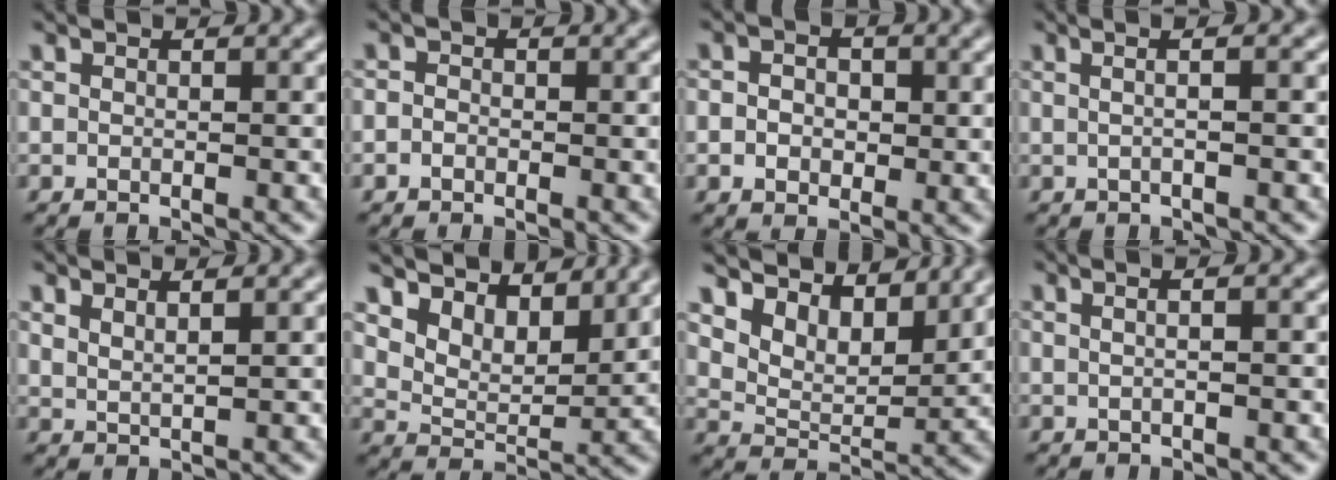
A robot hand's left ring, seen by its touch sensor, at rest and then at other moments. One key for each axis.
{"total": 0.9, "fx": -0.3, "fy": 0.8, "fz": 0.3, "tx": -0.004, "ty": 0.000, "tz": -0.013}
{"total": 2.7, "fx": 0.2, "fy": 2.1, "fz": 1.8, "tx": -0.034, "ty": 0.002, "tz": -0.002}
{"total": 3.7, "fx": 1.1, "fy": 1.7, "fz": 3.1, "tx": -0.017, "ty": 0.014, "tz": -0.017}
{"total": 1.4, "fx": 1.3, "fy": 0.3, "fz": 0.6, "tx": -0.011, "ty": 0.000, "tz": 0.021}
{"total": 6.5, "fx": 5.8, "fy": 2.1, "fz": 2.0, "tx": -0.061, "ty": -0.004, "tz": 0.093}
{"total": 7.2, "fx": 6.4, "fy": 2.4, "fz": 2.5, "tx": -0.068, "ty": 0.002, "tz": 0.095}
{"total": 3.7, "fx": 1.4, "fy": 1.9, "fz": 2.9, "tx": -0.014, "ty": 0.029, "tz": -0.018}